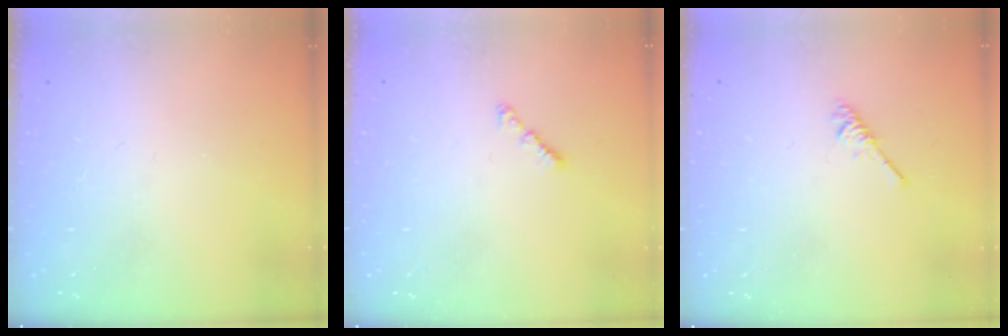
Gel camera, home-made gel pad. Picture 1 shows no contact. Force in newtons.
{"total": 1.6, "press": 1.5, "slide": 0.5}
{"total": 1.9, "press": 1.9, "slide": 0.4}